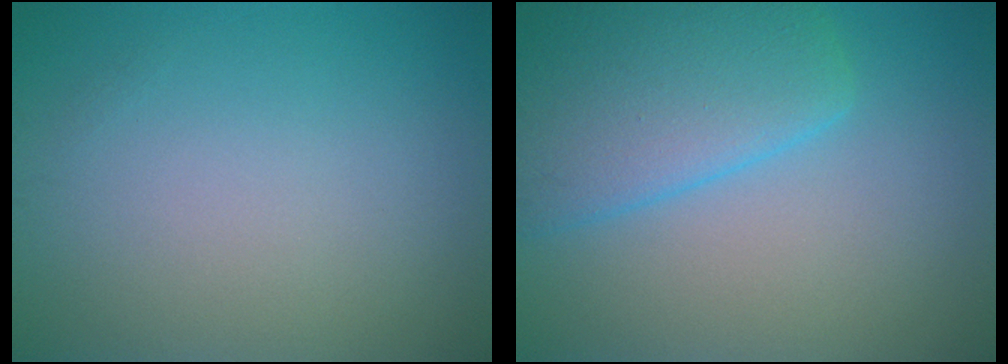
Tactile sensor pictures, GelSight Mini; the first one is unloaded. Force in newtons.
{"total": 7.0, "press": 7.0, "slide": 0.3}